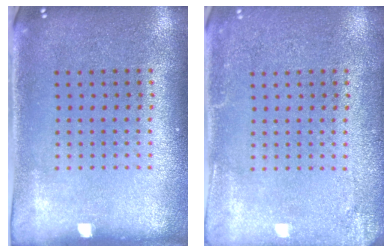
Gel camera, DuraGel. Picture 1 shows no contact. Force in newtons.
{"total": 2.1, "press": 2.1, "slide": 0.2}